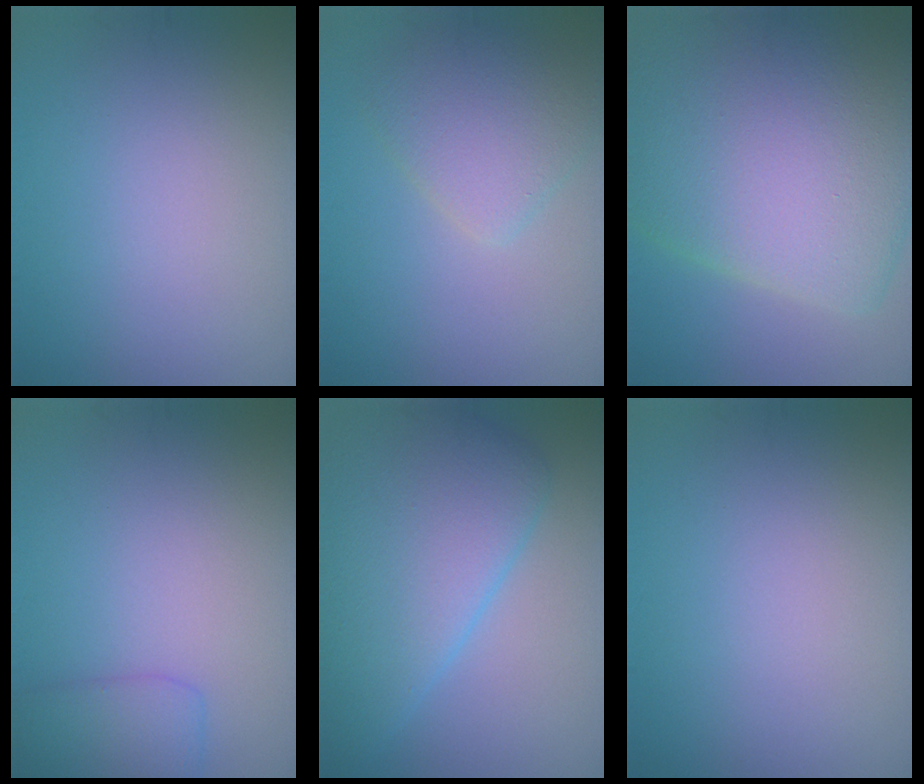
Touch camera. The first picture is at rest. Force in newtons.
{"total": 3.8, "press": 3.8, "slide": 0.2}
{"total": 15.9, "press": 15.9, "slide": 1.0}
{"total": 2.9, "press": 2.9, "slide": 0.1}
{"total": 9.1, "press": 9.1, "slide": 0.0}
{"total": 0.0}